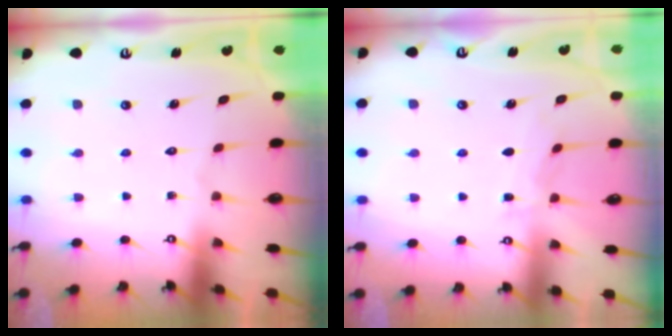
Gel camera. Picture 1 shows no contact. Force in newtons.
{"total": 5.4, "press": 5.4, "slide": 0.6}